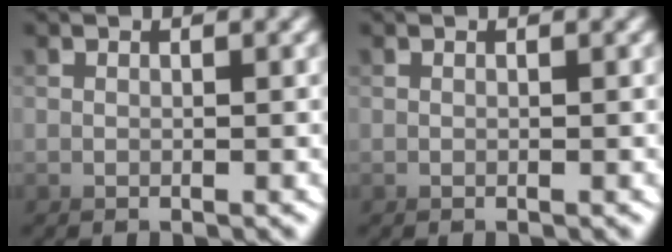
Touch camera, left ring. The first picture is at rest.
{"total": 0.0}